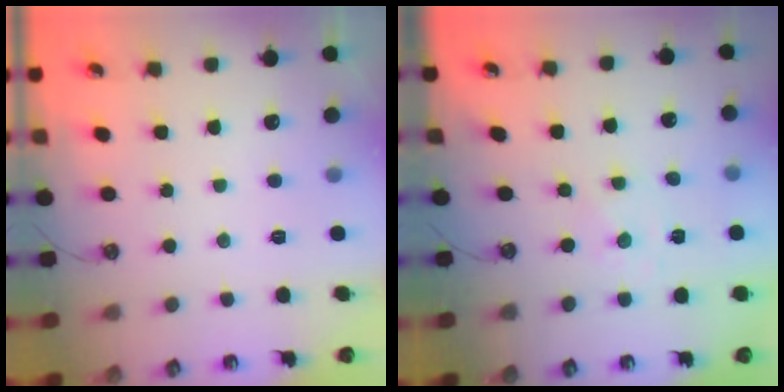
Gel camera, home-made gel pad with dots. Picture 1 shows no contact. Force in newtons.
{"total": 0.0}